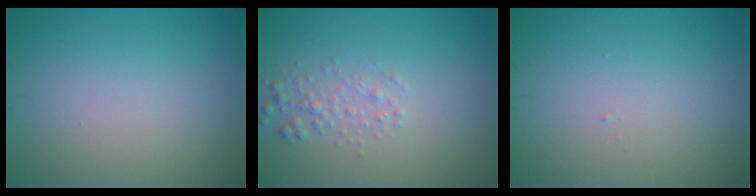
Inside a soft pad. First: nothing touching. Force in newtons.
{"total": 1.6, "press": 1.6, "slide": 0.0}
{"total": 0.0}